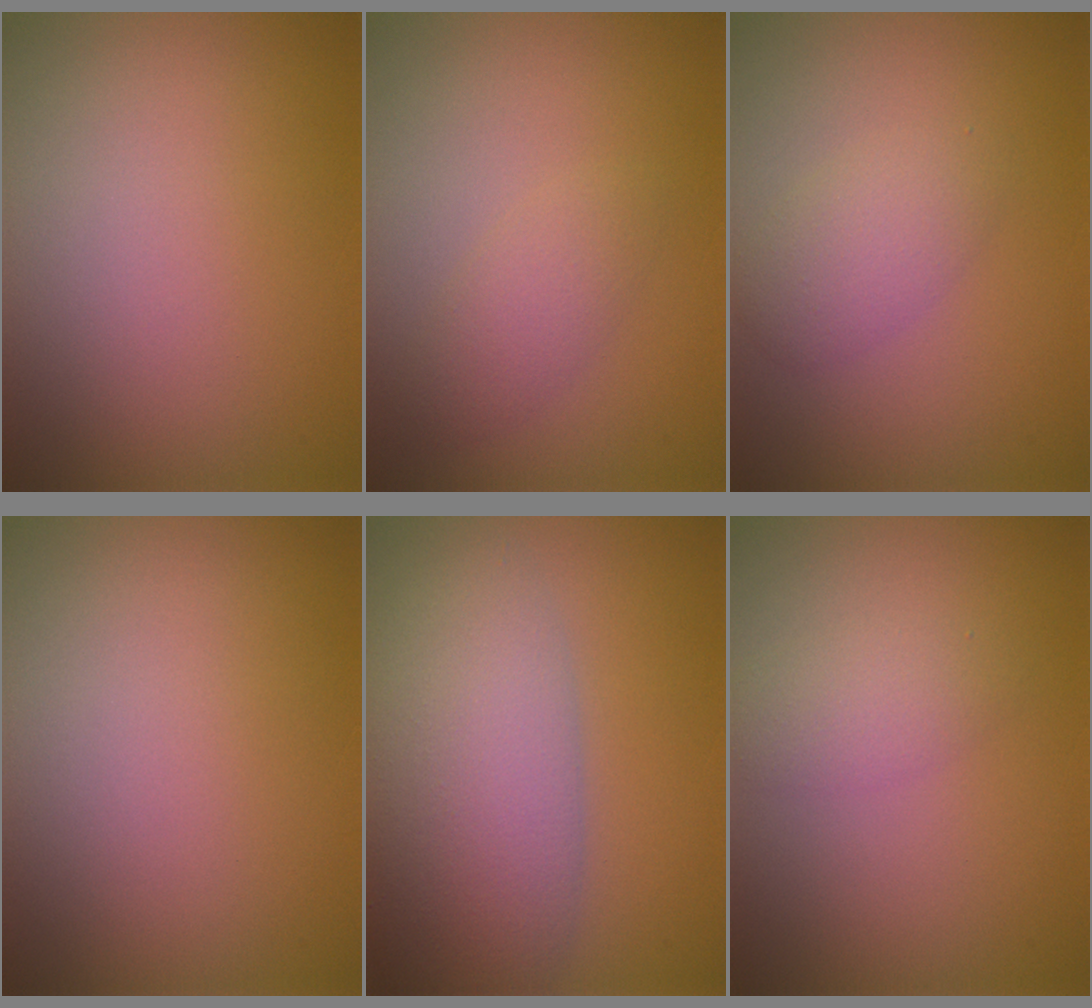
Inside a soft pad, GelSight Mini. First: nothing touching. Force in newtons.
{"total": 1.9, "press": 1.9, "slide": 0.0}
{"total": 2.4, "press": 2.4, "slide": 0.1}
{"total": 0.0}
{"total": 8.7, "press": 8.7, "slide": 0.7}
{"total": 2.0, "press": 2.0, "slide": 0.1}